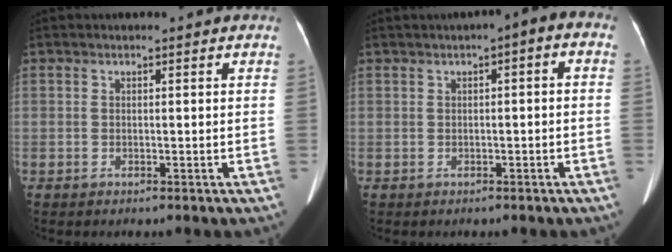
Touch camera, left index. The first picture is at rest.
{"total": 3.3, "force": [0.4, 1.0, 3.1], "torque": [-0.035, 0.024, -0.004]}